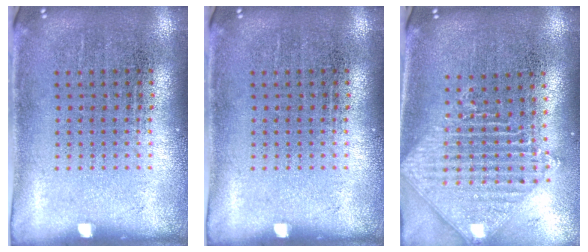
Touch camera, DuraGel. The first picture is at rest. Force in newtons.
{"total": 0.0}
{"total": 1.9, "press": 1.6, "slide": 1.1}